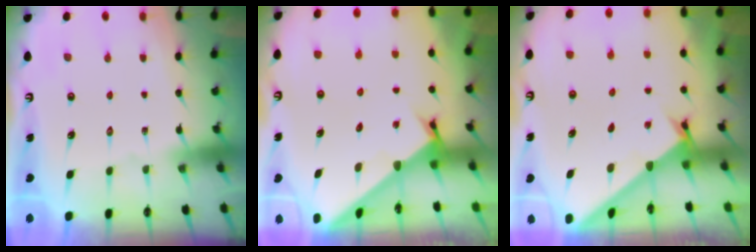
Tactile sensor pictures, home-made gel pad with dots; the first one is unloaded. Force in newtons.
{"total": 2.1, "press": 2.1, "slide": 0.2}
{"total": 1.6, "press": 1.5, "slide": 0.1}